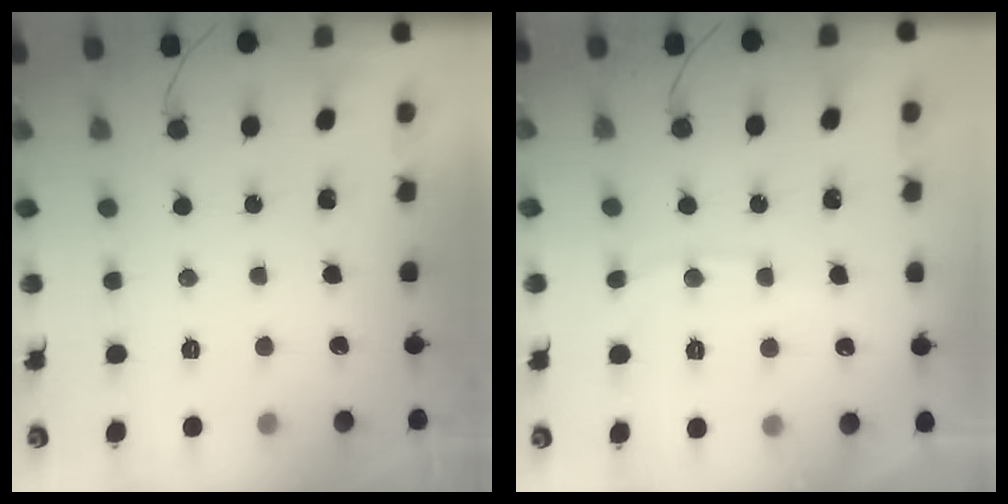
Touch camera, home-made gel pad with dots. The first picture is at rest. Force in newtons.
{"total": 4.9, "press": 4.9, "slide": 0.6}